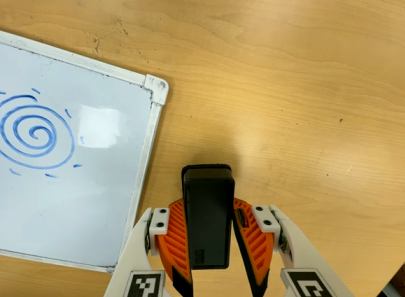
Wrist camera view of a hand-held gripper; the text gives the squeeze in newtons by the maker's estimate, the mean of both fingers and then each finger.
{"total": 7.1, "left": 5.6, "right": 8.7}